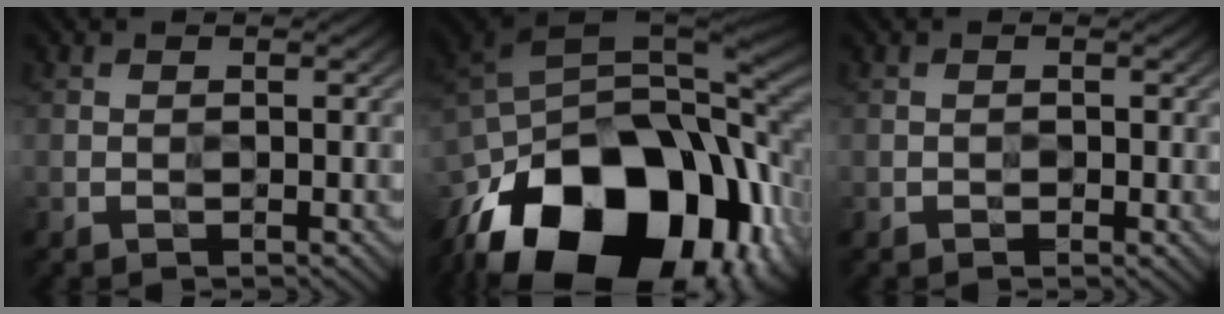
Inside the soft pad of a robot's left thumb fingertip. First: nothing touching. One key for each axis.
{"total": 21.2, "fx": -9.9, "fy": 12.6, "fz": 13.9, "tx": -0.269, "ty": -0.022, "tz": -0.153}
{"total": 0.0}